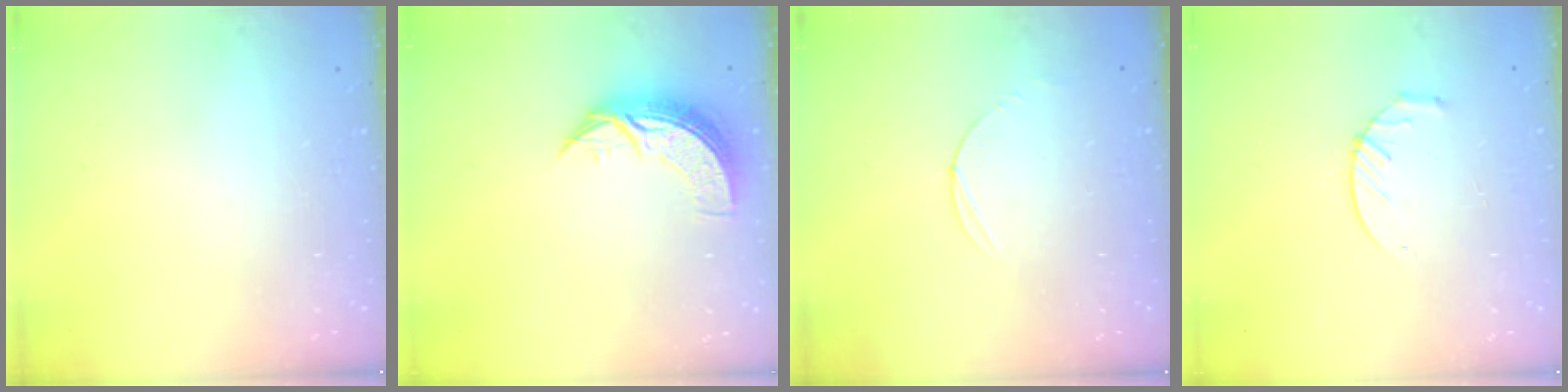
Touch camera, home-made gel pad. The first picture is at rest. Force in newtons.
{"total": 8.5, "press": 8.4, "slide": 0.6}
{"total": 3.0, "press": 3.0, "slide": 0.3}
{"total": 4.2, "press": 4.2, "slide": 0.5}